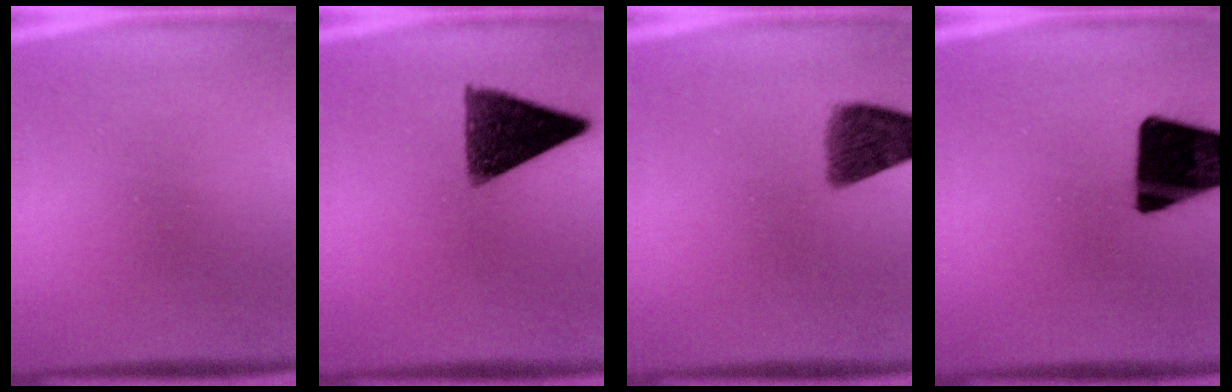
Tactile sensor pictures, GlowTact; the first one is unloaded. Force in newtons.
{"total": 11.7}
{"total": 8.1}
{"total": 19.9}